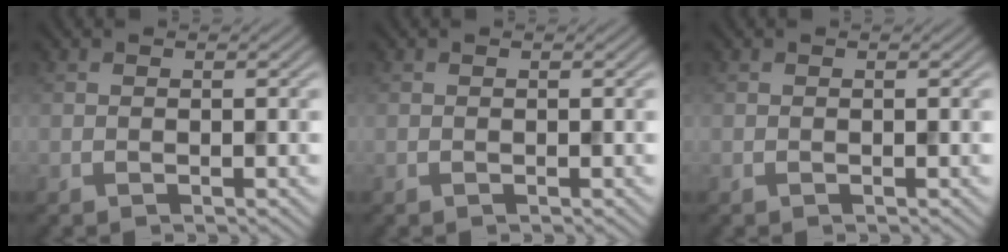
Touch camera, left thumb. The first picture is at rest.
{"total": 0.0}
{"total": 0.0}